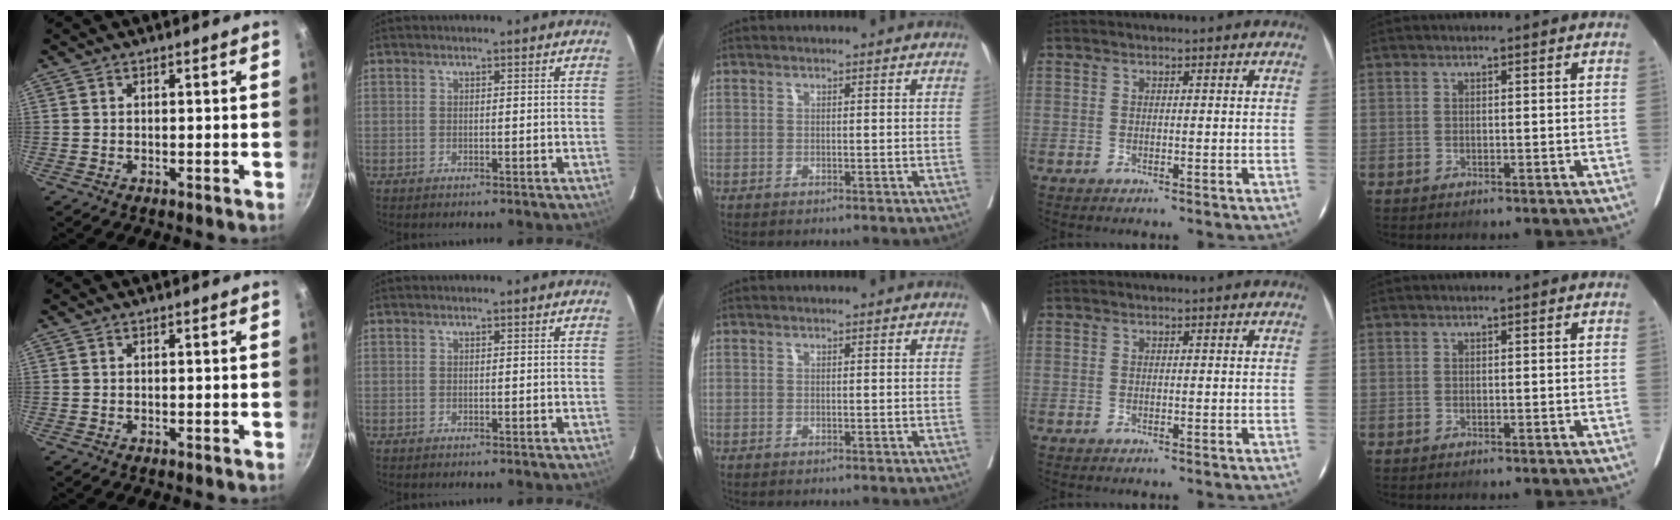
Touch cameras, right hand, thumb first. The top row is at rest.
{}